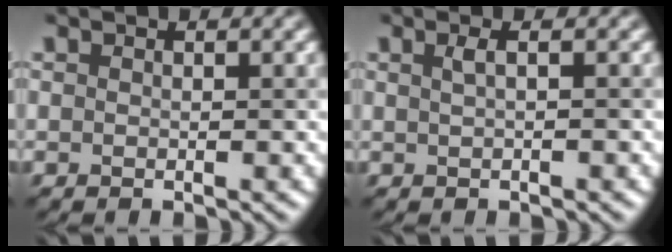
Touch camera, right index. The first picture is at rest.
{"total": 1.0, "force": [0.4, 0.4, 0.8], "torque": [-0.019, 0.005, 0.006]}